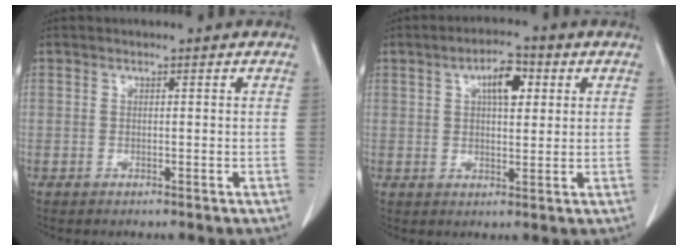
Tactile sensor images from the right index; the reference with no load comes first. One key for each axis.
{"total": 6.7, "fx": 2.3, "fy": 2.9, "fz": 5.6, "tx": -0.098, "ty": 0.015, "tz": 0.040}